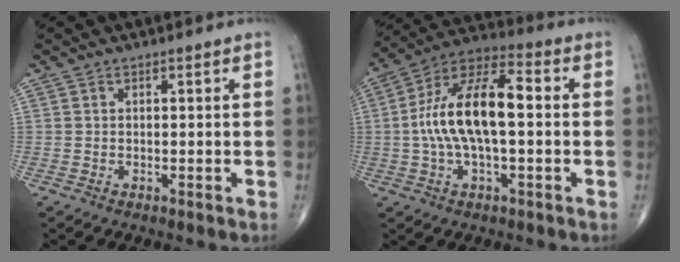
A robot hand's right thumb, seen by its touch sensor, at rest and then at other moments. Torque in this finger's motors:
{"motor_torque": [0.48, 0.48, 1.49, -0.26, 0.56]}